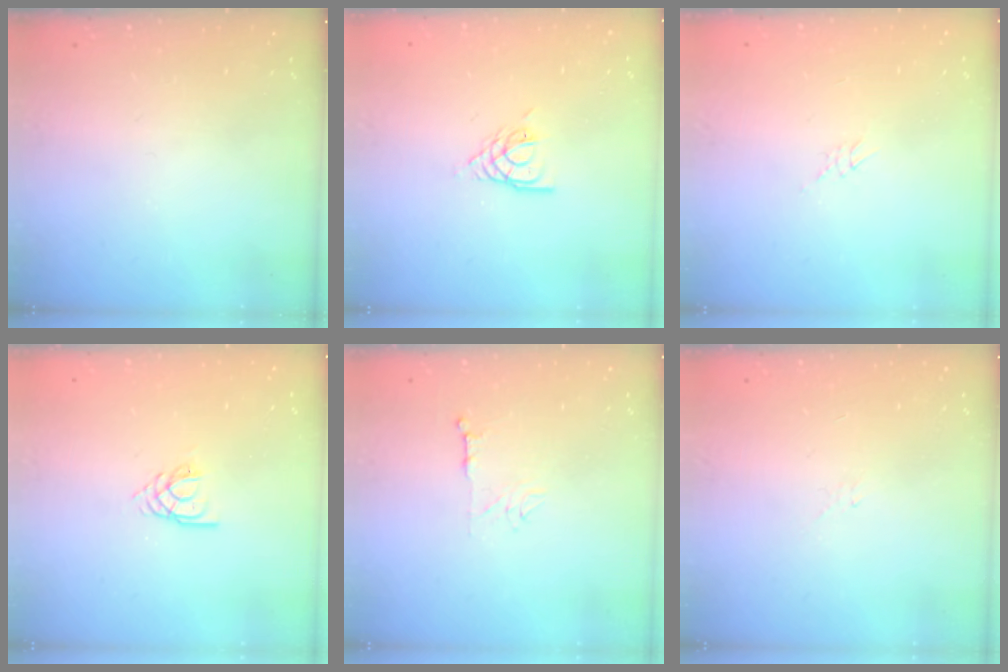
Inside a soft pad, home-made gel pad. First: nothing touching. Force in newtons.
{"total": 5.2, "press": 5.2, "slide": 0.3}
{"total": 2.6, "press": 2.6, "slide": 0.2}
{"total": 2.6, "press": 2.6, "slide": 0.3}
{"total": 5.2, "press": 5.2, "slide": 0.4}
{"total": 3.3, "press": 3.2, "slide": 0.6}